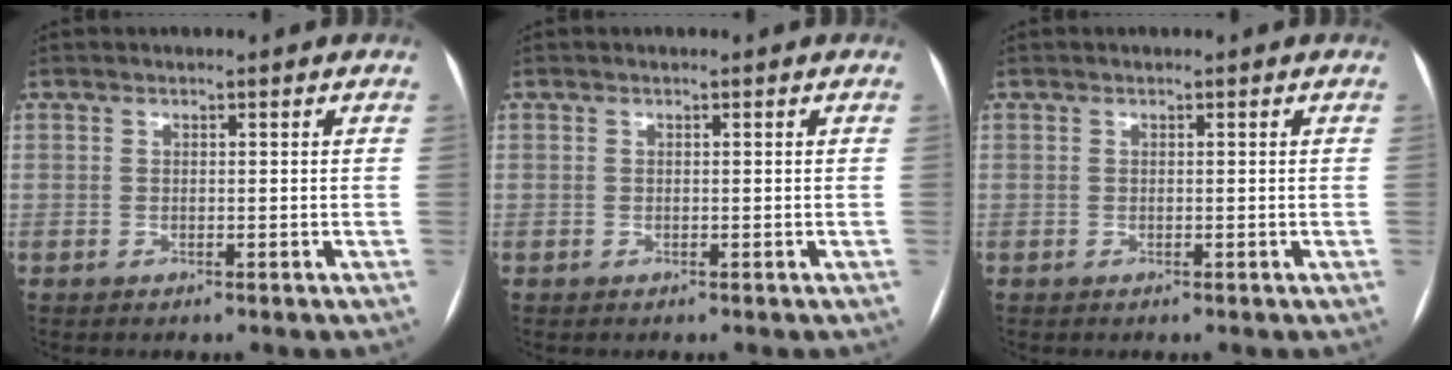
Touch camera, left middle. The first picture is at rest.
{"total": 0.0}
{"total": 0.0}